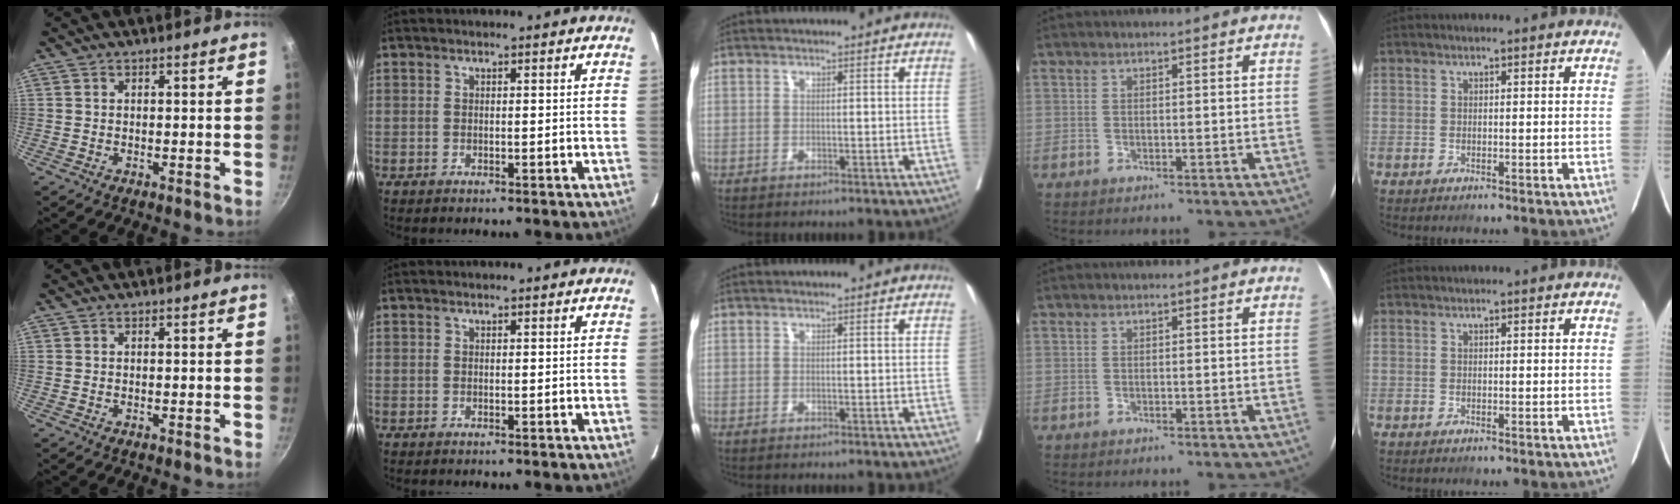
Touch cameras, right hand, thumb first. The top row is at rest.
{}